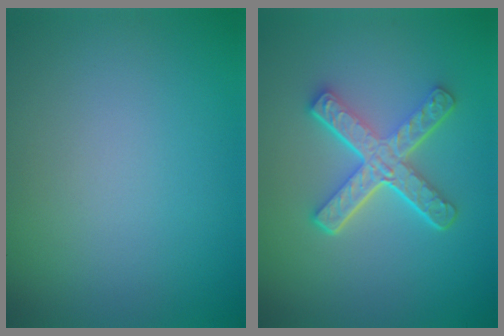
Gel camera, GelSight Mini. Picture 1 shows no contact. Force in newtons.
{"total": 5.3, "press": 3.7, "slide": 3.9}